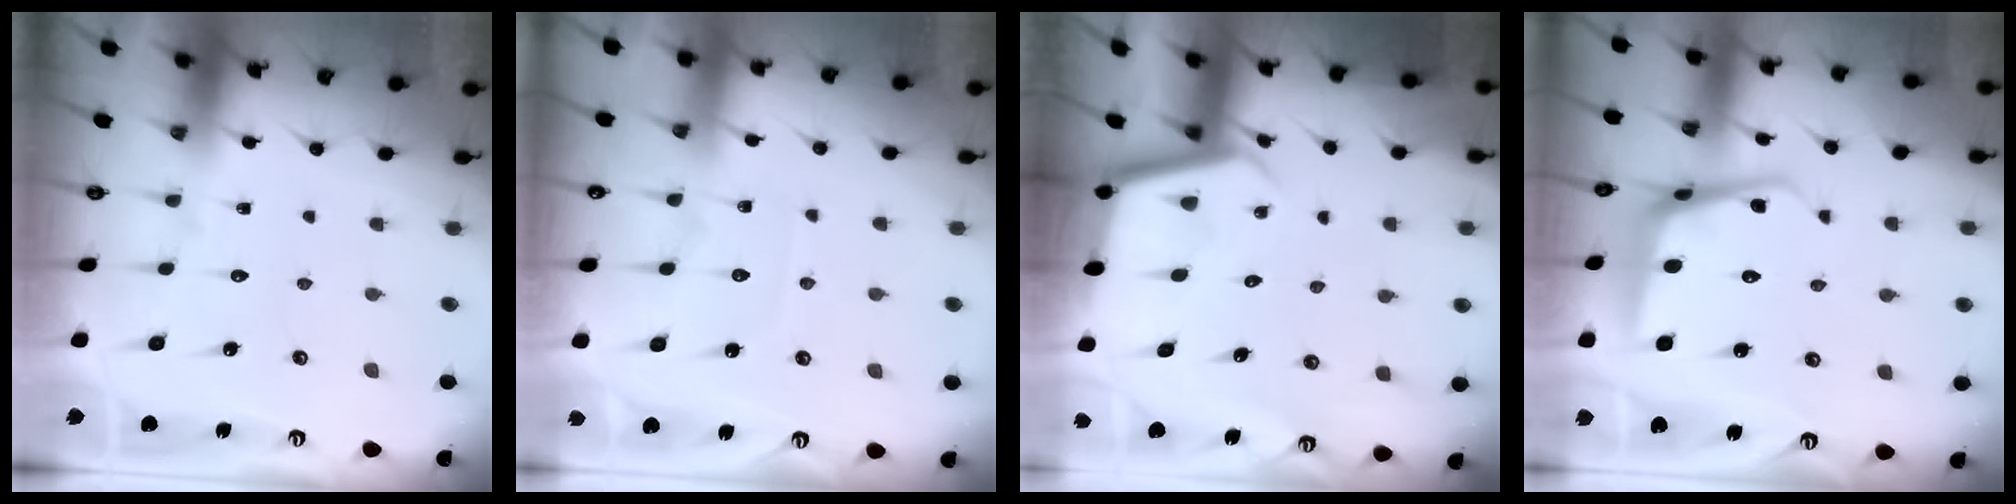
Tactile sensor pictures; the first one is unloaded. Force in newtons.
{"total": 2.9, "press": 2.9, "slide": 0.4}
{"total": 3.3, "press": 3.3, "slide": 0.2}
{"total": 10.1, "press": 10.1, "slide": 1.0}